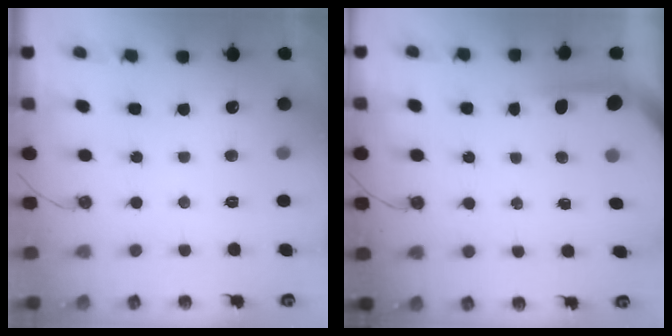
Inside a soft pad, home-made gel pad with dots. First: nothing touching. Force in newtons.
{"total": 3.9, "press": 3.9, "slide": 0.3}